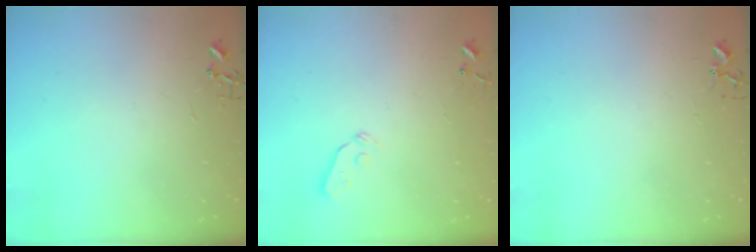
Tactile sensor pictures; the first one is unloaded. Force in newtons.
{"total": 3.2, "press": 3.1, "slide": 0.6}
{"total": 4.2, "press": 4.2, "slide": 0.7}